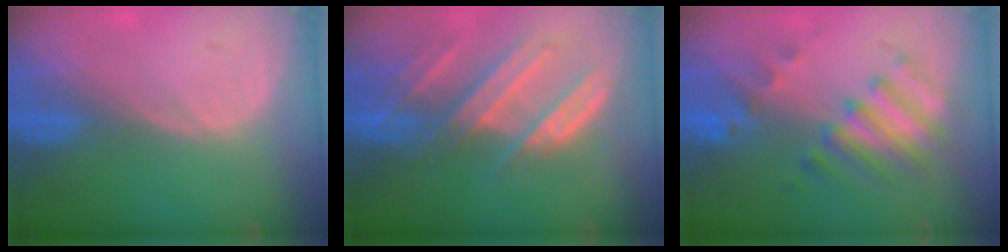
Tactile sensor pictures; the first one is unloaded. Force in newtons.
{"total": 9.2, "press": 8.1, "slide": 4.3}
{"total": 7.2, "press": 7.1, "slide": 1.4}